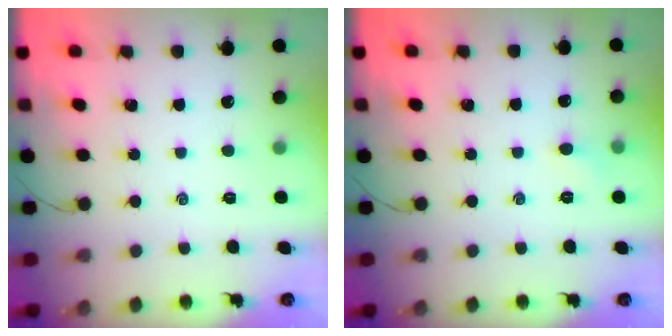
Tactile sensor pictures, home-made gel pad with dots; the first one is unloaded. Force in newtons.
{"total": 3.3, "press": 3.1, "slide": 1.0}